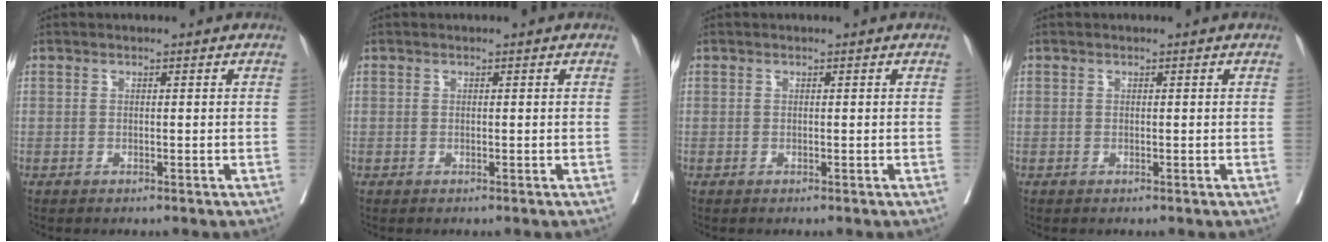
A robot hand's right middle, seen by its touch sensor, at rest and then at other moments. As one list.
[{"total": 0.0}, {"total": 0.0}, {"total": 0.0}]